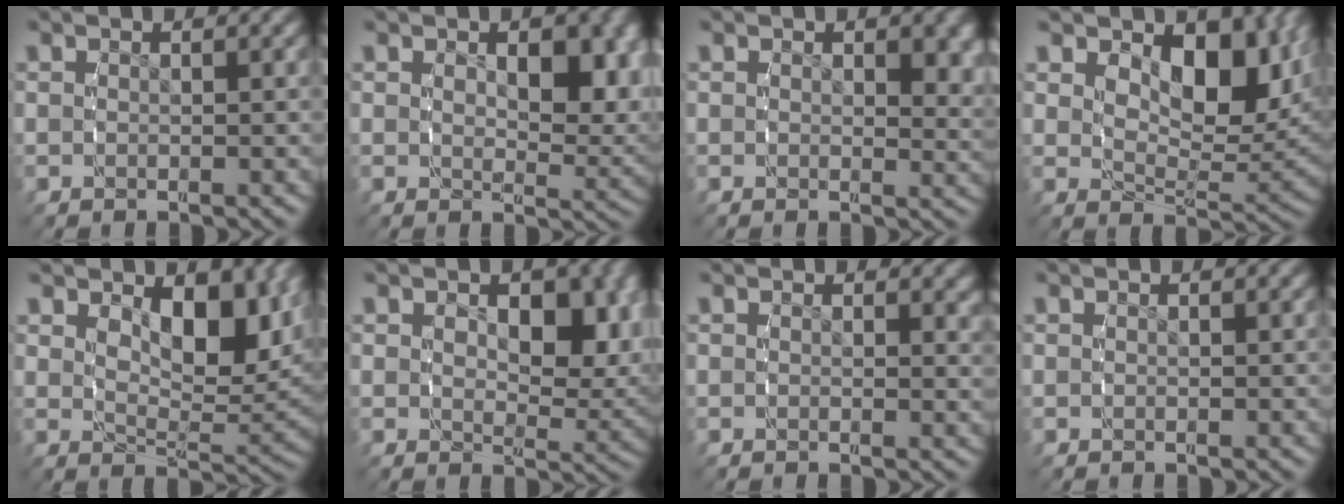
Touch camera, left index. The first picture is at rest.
{"total": 4.3, "force": [1.4, 1.9, 3.6], "torque": [-0.049, -0.016, 0.030]}
{"total": 2.0, "force": [0.9, 0.9, 1.5], "torque": [-0.015, -0.014, 0.017]}
{"total": 8.4, "force": [3.4, 4.1, 6.4], "torque": [-0.088, -0.011, 0.058]}
{"total": 6.6, "force": [2.8, 2.7, 5.3], "torque": [-0.068, -0.013, 0.052]}
{"total": 4.9, "force": [1.4, 2.6, 4.0], "torque": [-0.058, -0.019, 0.031]}
{"total": 0.9, "force": [0.8, 0.3, 0.3], "torque": [-0.002, -0.005, 0.011]}
{"total": 0.0}